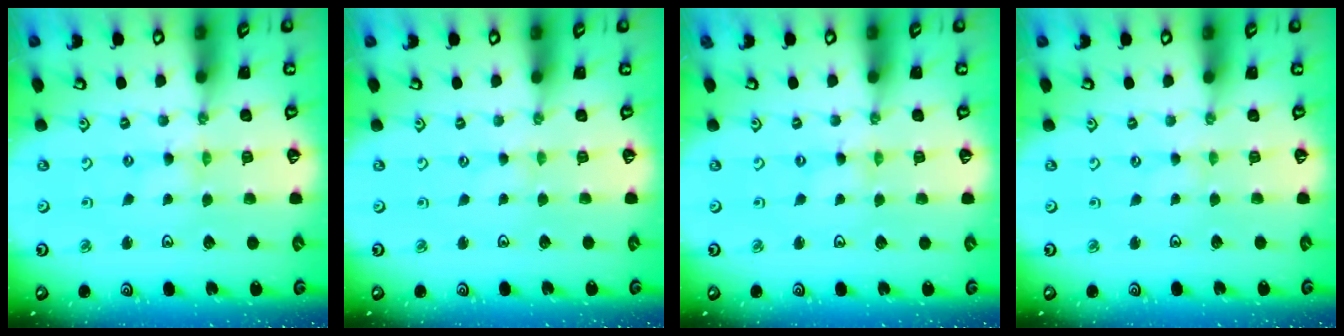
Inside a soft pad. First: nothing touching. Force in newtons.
{"total": 0.0}
{"total": 0.0}
{"total": 0.0}